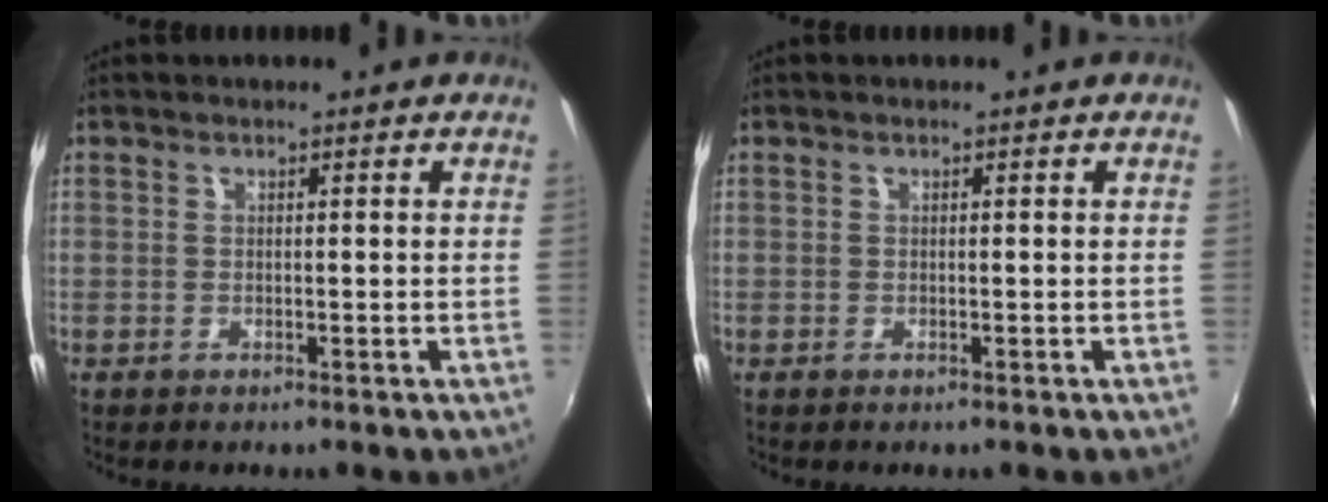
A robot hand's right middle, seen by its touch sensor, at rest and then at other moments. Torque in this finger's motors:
{"motor_torque": [0.29, -0.28, -0.01, -0.01]}